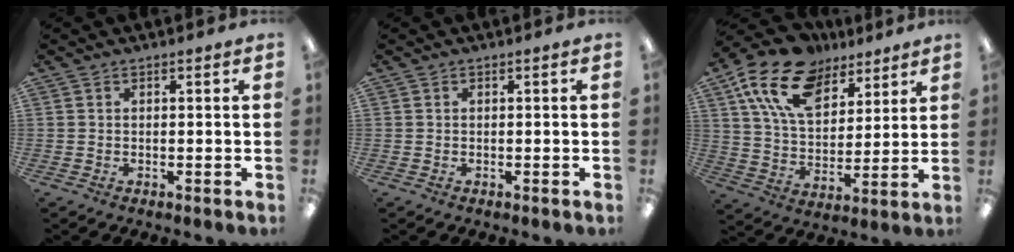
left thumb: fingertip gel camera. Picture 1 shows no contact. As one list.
[{"total": 0.0}, {"total": 17.9, "force": [11.2, 10.2, 9.5], "torque": [-0.188, -0.039, 0.207]}]